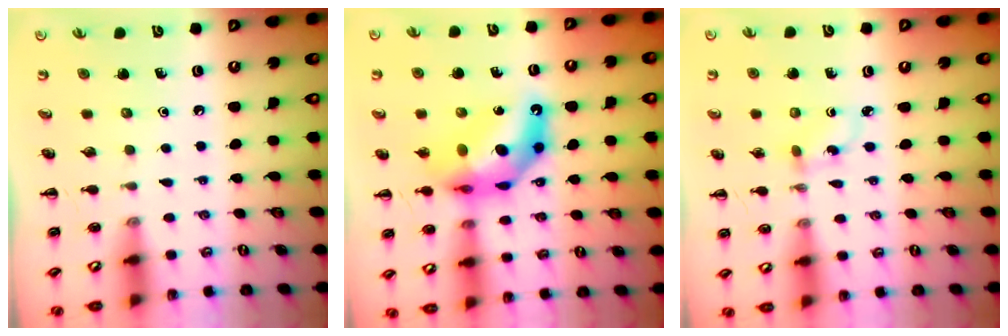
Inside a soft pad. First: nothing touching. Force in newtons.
{"total": 12.0, "press": 11.4, "slide": 3.5}
{"total": 2.6, "press": 2.3, "slide": 1.1}